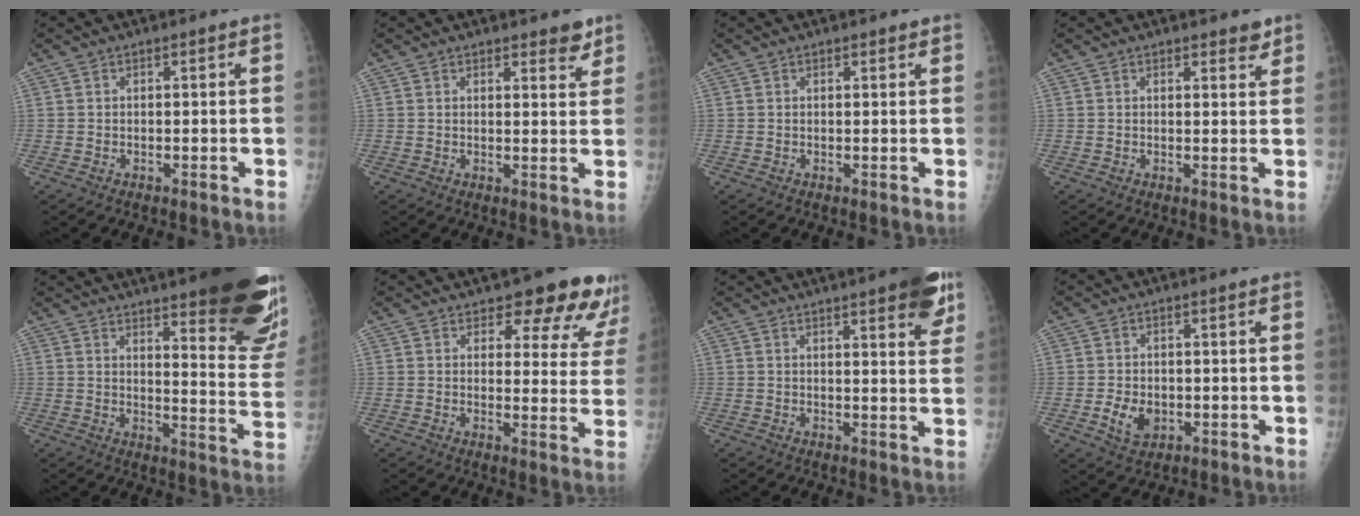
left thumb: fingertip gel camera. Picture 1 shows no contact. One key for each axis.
{"total": 3.4, "fx": 2.7, "fy": 1.4, "fz": 1.5, "tx": 0.002, "ty": -0.017, "tz": 0.032}
{"total": 0.7, "fx": 0.6, "fy": 0.3, "fz": 0.1, "tx": 0.001, "ty": -0.005, "tz": 0.007}
{"total": 2.3, "fx": 1.9, "fy": 1.0, "fz": 0.9, "tx": 0.006, "ty": -0.012, "tz": 0.021}
{"total": 26.8, "fx": 18.7, "fy": 5.6, "fz": 18.3, "tx": -0.181, "ty": -0.111, "tz": 0.230}
{"total": 12.8, "fx": 10.5, "fy": 5.1, "fz": 5.4, "tx": -0.011, "ty": -0.063, "tz": 0.108}
{"total": 10.7, "fx": 6.5, "fy": 2.7, "fz": 8.1, "tx": -0.078, "ty": -0.023, "tz": 0.076}
{"total": 5.1, "fx": -1.2, "fy": 3.7, "fz": 3.3, "tx": -0.048, "ty": -0.002, "tz": -0.013}